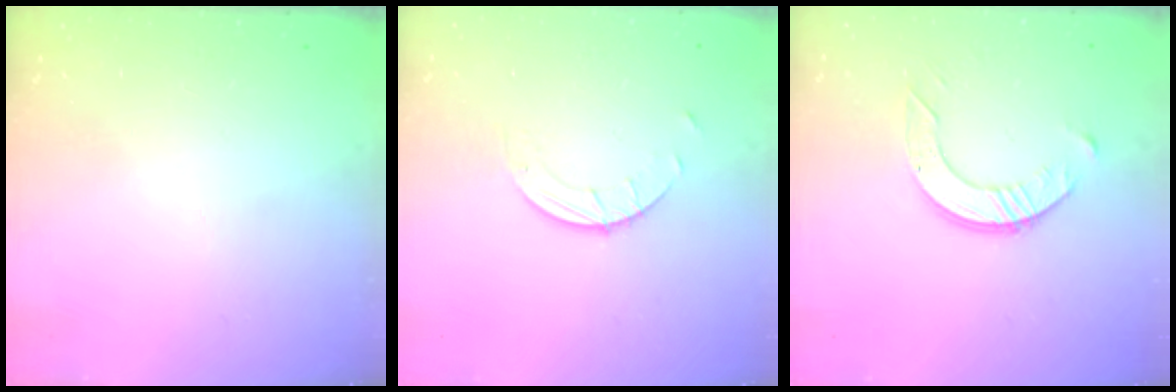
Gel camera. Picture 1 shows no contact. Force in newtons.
{"total": 2.7, "press": 2.7, "slide": 0.3}
{"total": 6.4, "press": 6.4, "slide": 0.6}